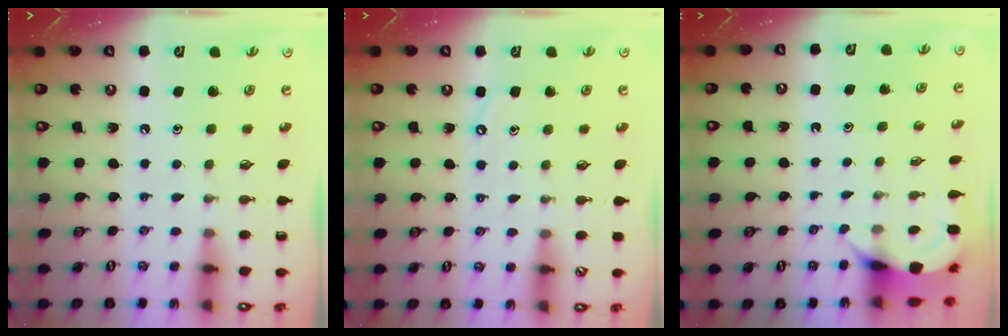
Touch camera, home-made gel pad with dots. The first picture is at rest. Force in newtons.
{"total": 3.8, "press": 3.8, "slide": 0.5}
{"total": 5.0, "press": 4.9, "slide": 0.5}